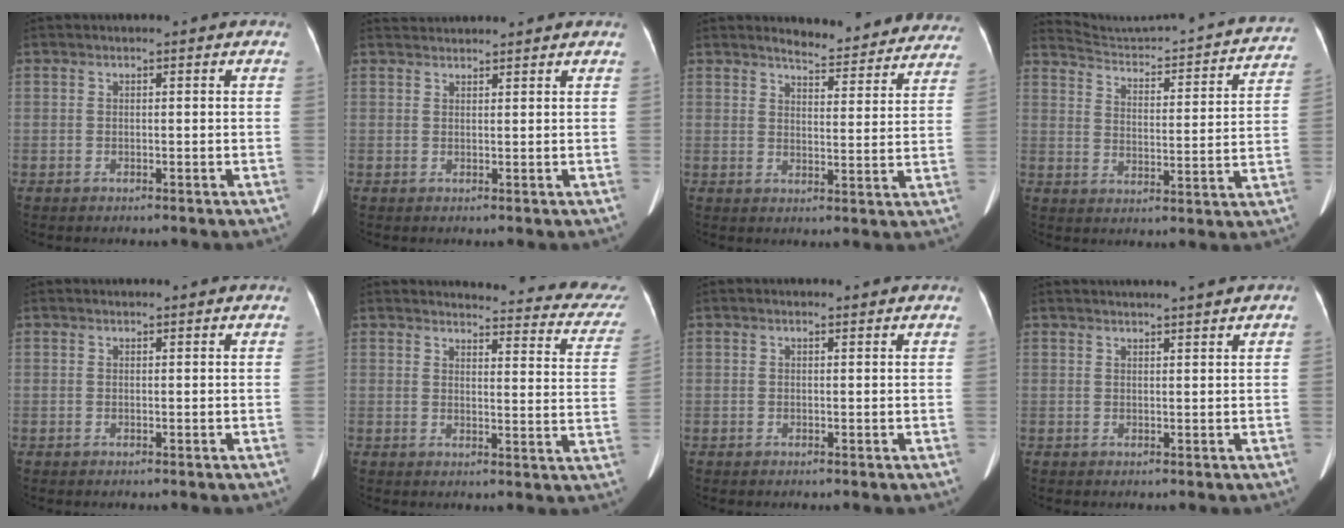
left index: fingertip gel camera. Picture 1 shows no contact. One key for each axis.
{"total": 2.7, "fx": 2.7, "fy": 0.3, "fz": 0.0, "tx": -0.006, "ty": 0.030, "tz": 0.048}
{"total": 13.9, "fx": 13.3, "fy": 2.7, "fz": 3.2, "tx": -0.017, "ty": -0.035, "tz": 0.139}
{"total": 20.5, "fx": 19.5, "fy": 1.9, "fz": 6.0, "tx": -0.085, "ty": -0.038, "tz": 0.249}
{"total": 1.4, "fx": 1.3, "fy": 0.2, "fz": 0.1, "tx": -0.012, "ty": 0.017, "tz": 0.016}
{"total": 19.8, "fx": 18.9, "fy": 3.5, "fz": 4.7, "tx": -0.027, "ty": -0.084, "tz": 0.180}
{"total": 1.2, "fx": 1.2, "fy": 0.1, "fz": 0.3, "tx": -0.015, "ty": 0.008, "tz": 0.014}
{"total": 1.9, "fx": 0.9, "fy": 0.0, "fz": 1.6, "tx": -0.034, "ty": 0.018, "tz": 0.018}